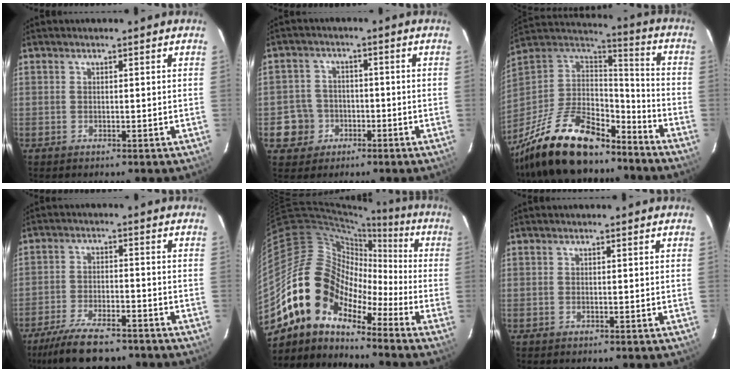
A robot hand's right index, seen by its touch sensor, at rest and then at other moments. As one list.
[{"total": 6.1, "force": [-2.1, 5.7, 0.5], "torque": [-0.022, 0.023, -0.032]}, {"total": 26.7, "force": [-19.5, 10.5, 14.9], "torque": [-0.314, -0.018, -0.322]}, {"total": 13.1, "force": [-10.6, 3.9, 6.5], "torque": [-0.147, -0.017, -0.176]}, {"total": 13.5, "force": [-9.1, 8.5, 5.3], "torque": [-0.098, 0.029, -0.192]}, {"total": 0.0}]